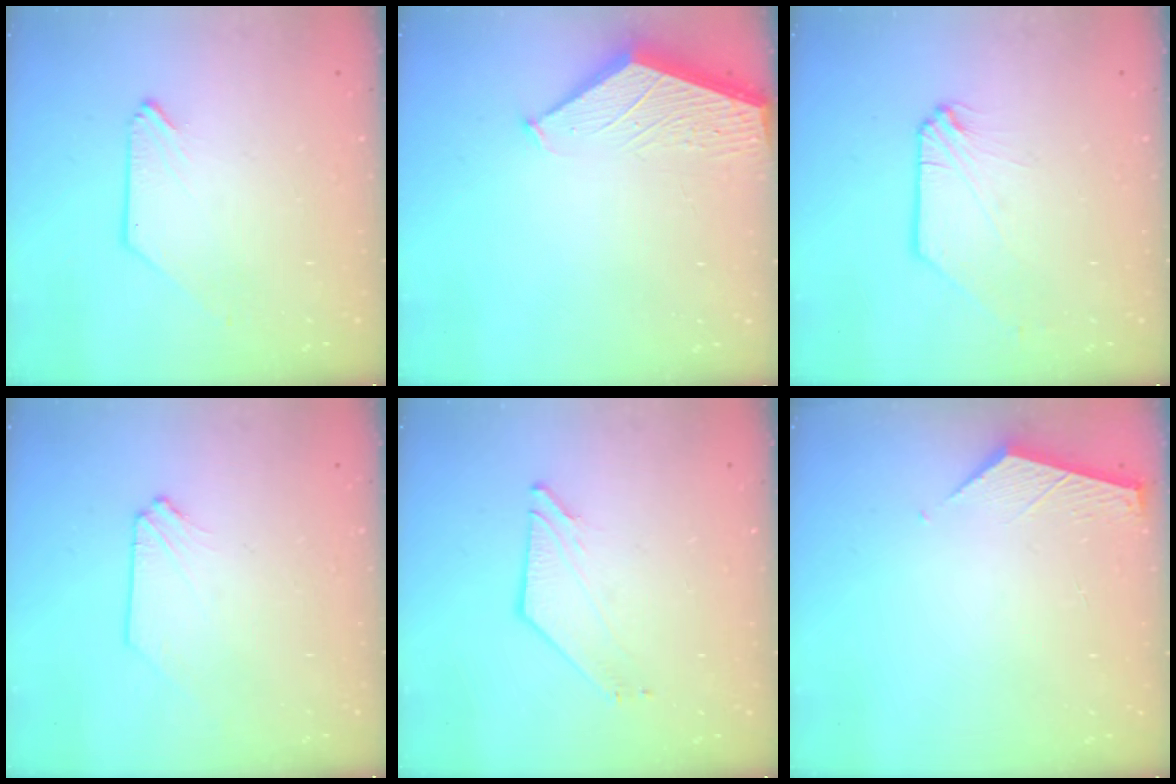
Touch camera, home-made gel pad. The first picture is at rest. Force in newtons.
{"total": 1.8, "press": 1.8, "slide": 0.2}
{"total": 0.8, "press": 0.8, "slide": 0.2}
{"total": 0.0}
{"total": 2.7, "press": 2.7, "slide": 0.3}
{"total": 2.8, "press": 2.8, "slide": 0.3}